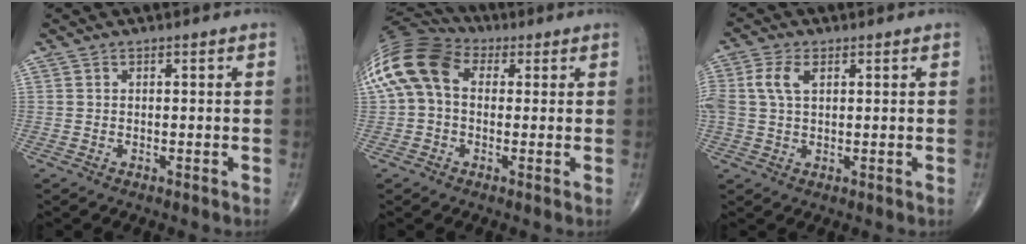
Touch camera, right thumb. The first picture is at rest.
{"total": 14.7, "force": [2.3, 10.3, 10.2], "torque": [-0.212, 0.043, 0.033]}
{"total": 5.6, "force": [1.6, 3.2, 4.3], "torque": [-0.111, 0.012, 0.032]}